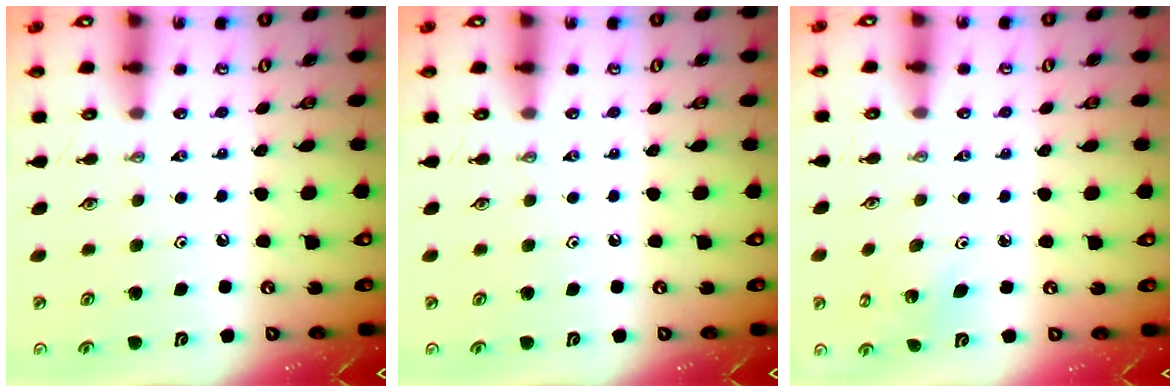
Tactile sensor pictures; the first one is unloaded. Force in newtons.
{"total": 0.0}
{"total": 1.7, "press": 1.6, "slide": 0.2}